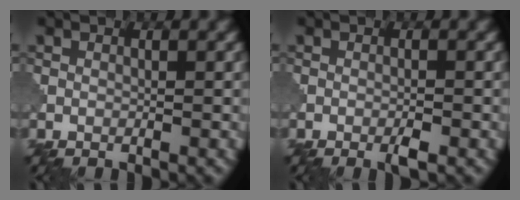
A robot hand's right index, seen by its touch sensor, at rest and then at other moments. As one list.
[{"total": 1.3, "force": [-0.7, 0.1, 1.1], "torque": [-0.017, -0.001, -0.014]}]